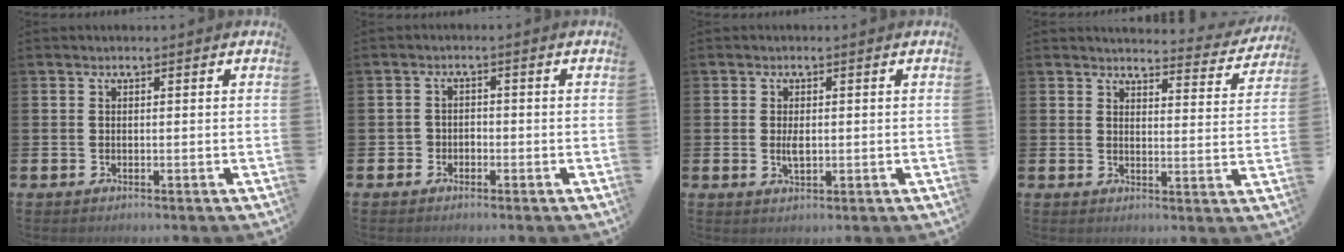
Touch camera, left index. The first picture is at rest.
{"total": 1.8, "force": [-1.2, 1.3, 0.1], "torque": [-0.005, 0.003, -0.027]}
{"total": 2.0, "force": [0.0, 0.9, 1.8], "torque": [-0.034, 0.001, -0.001]}
{"total": 3.5, "force": [3.4, 0.5, 0.4], "torque": [-0.006, -0.032, 0.054]}